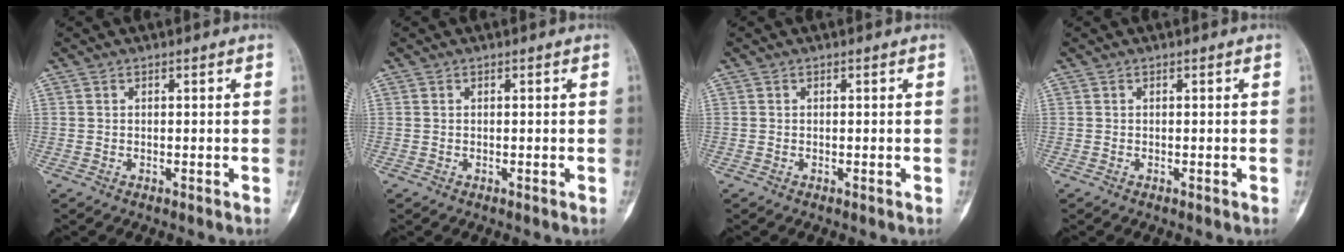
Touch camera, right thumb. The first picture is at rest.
{"total": 0.0}
{"total": 0.0}
{"total": 0.0}